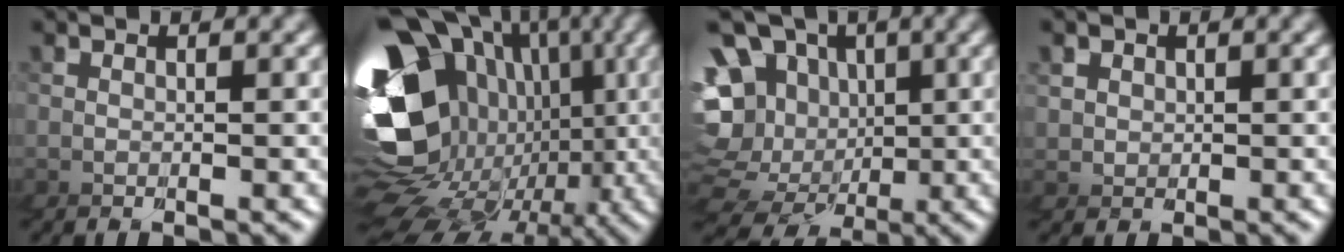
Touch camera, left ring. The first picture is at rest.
{"total": 17.9, "force": [-1.8, 12.1, 13.0], "torque": [-0.234, -0.026, -0.023]}
{"total": 10.1, "force": [1.3, 8.8, 4.9], "torque": [-0.128, -0.009, 0.015]}
{"total": 3.2, "force": [1.0, 2.9, -1.0], "torque": [-0.003, -0.012, 0.017]}